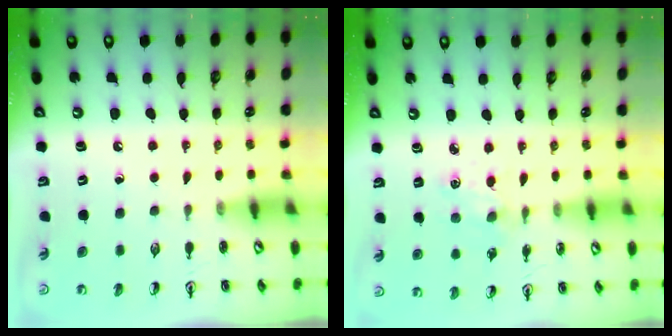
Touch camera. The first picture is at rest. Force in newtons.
{"total": 2.2, "press": 2.2, "slide": 0.2}